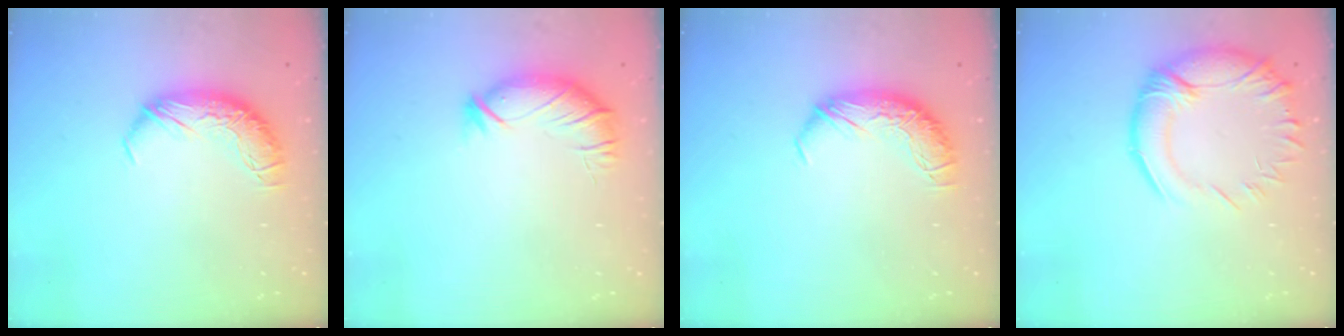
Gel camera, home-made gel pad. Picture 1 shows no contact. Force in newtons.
{"total": 3.2, "press": 2.5, "slide": 1.9}
{"total": 0.0}
{"total": 5.1, "press": 3.6, "slide": 3.6}